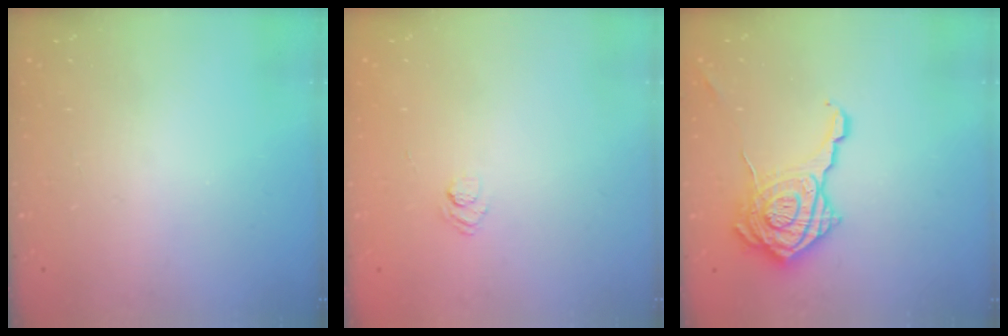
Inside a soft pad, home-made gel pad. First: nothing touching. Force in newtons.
{"total": 3.3, "press": 3.1, "slide": 1.1}
{"total": 20.0, "press": 19.9, "slide": 0.8}